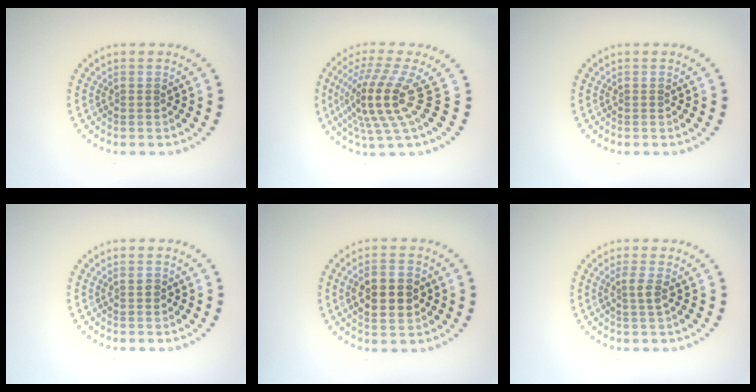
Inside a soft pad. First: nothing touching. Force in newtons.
{"total": 5.2, "press": 3.6, "slide": 3.7}
{"total": 0.0}
{"total": 0.7, "press": 0.7, "slide": 0.1}
{"total": 4.9, "press": 4.9, "slide": 0.3}
{"total": 1.5, "press": 1.1, "slide": 1.0}